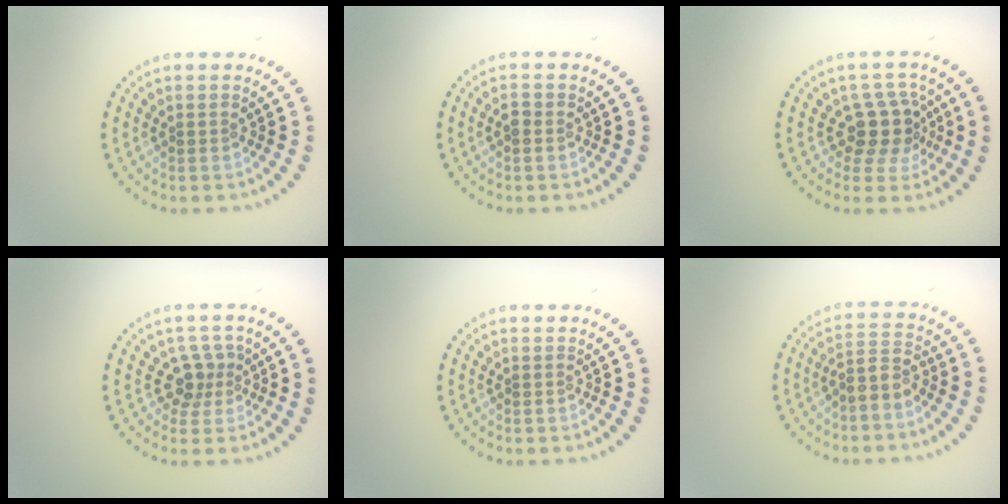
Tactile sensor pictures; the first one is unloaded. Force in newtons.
{"total": 1.2, "press": 1.2, "slide": 0.0}
{"total": 3.7, "press": 3.0, "slide": 2.2}
{"total": 2.4, "press": 1.7, "slide": 1.6}
{"total": 0.0}
{"total": 2.3, "press": 1.8, "slide": 1.4}